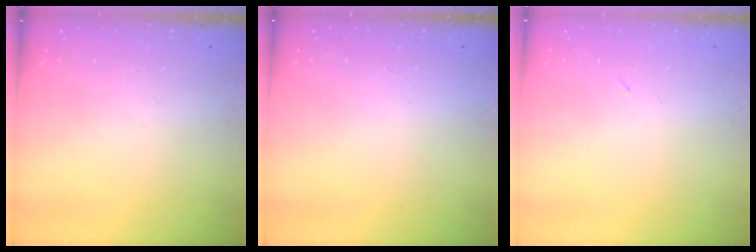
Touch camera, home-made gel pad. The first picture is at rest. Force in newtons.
{"total": 1.6, "press": 1.6, "slide": 0.1}
{"total": 2.4, "press": 2.3, "slide": 0.8}